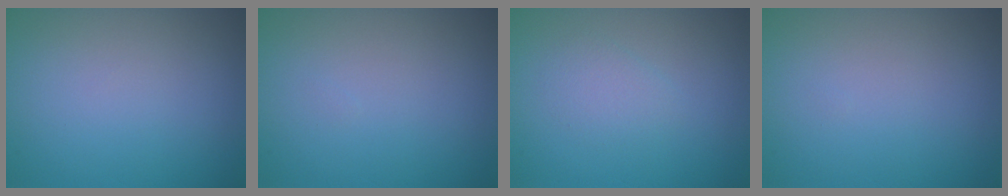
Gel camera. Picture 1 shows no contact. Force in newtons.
{"total": 0.0}
{"total": 1.4, "press": 1.4, "slide": 0.0}
{"total": 0.0}